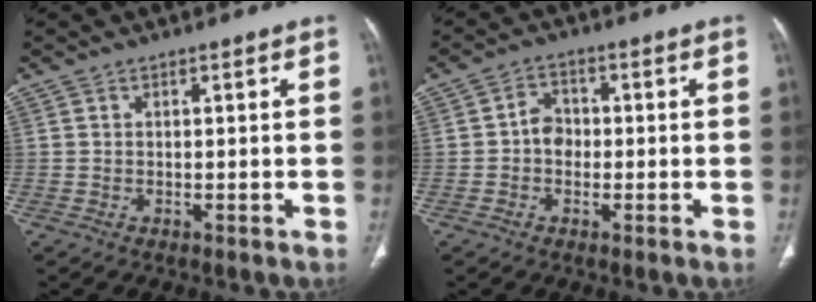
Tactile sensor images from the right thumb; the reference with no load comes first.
{"total": 3.9, "force": [-0.6, 3.2, 2.1], "torque": [-0.017, 0.017, -0.019]}